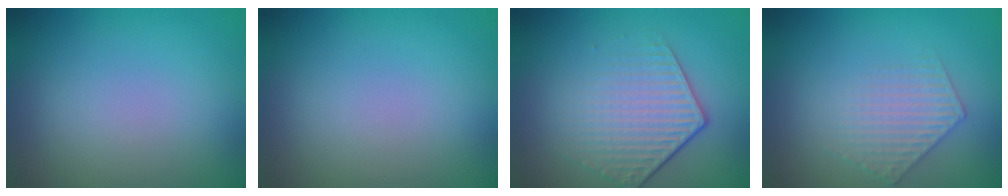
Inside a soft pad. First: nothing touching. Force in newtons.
{"total": 0.0}
{"total": 4.4, "press": 3.1, "slide": 3.1}
{"total": 2.4, "press": 2.4, "slide": 0.3}